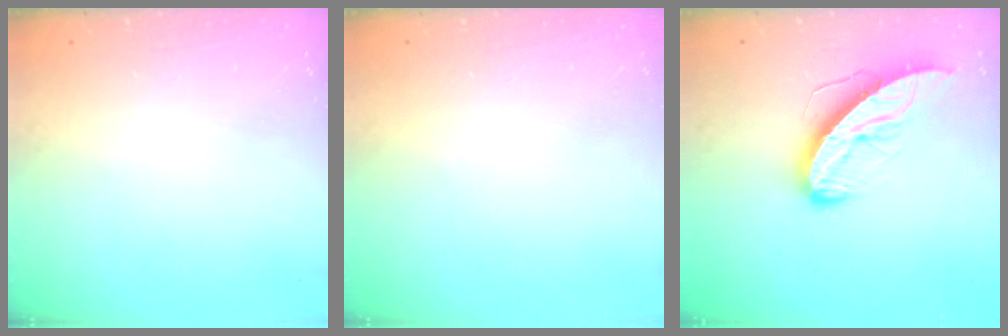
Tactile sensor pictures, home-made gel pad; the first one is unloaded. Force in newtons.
{"total": 0.0}
{"total": 11.3, "press": 11.2, "slide": 0.8}